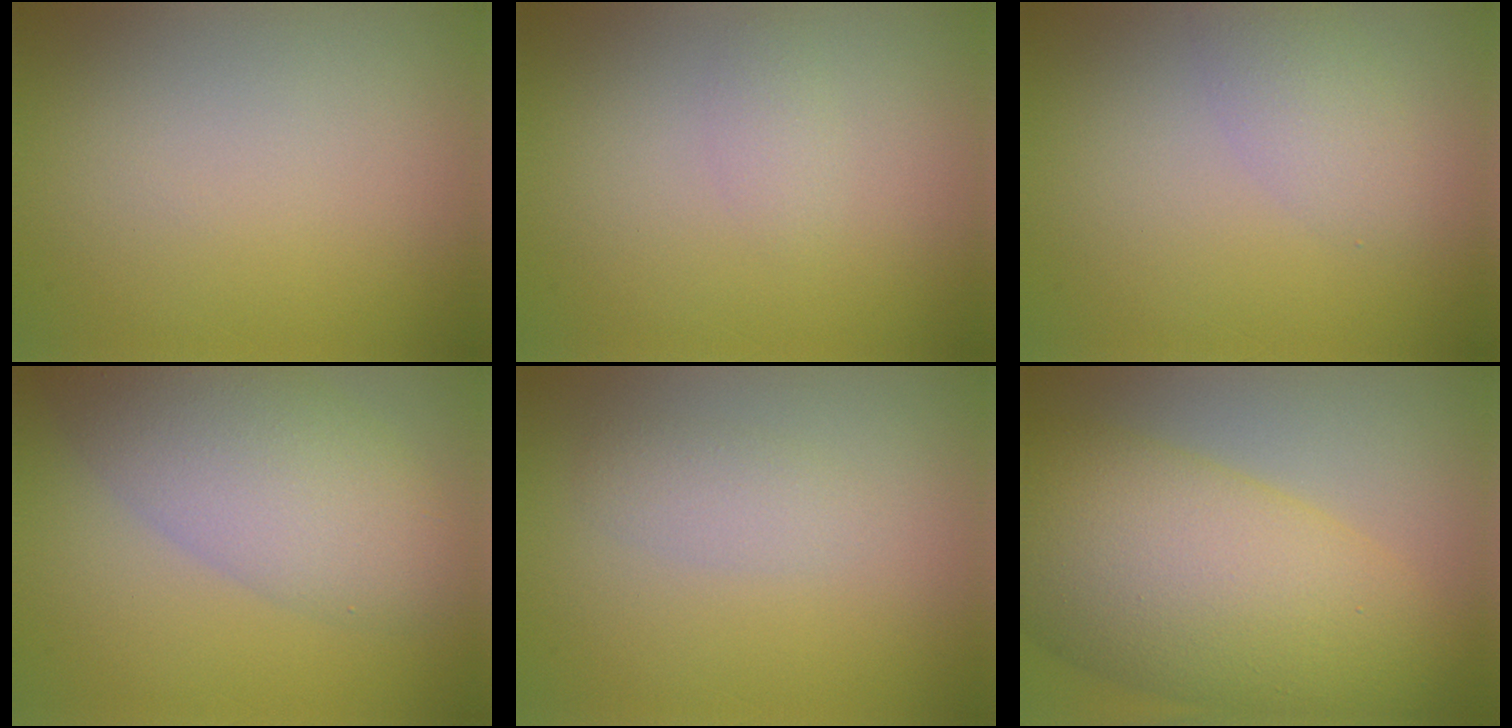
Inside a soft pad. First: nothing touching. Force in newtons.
{"total": 1.1, "press": 1.1, "slide": 0.0}
{"total": 2.4, "press": 2.4, "slide": 0.1}
{"total": 7.6, "press": 7.5, "slide": 0.6}
{"total": 1.7, "press": 1.7, "slide": 0.2}
{"total": 12.2, "press": 12.2, "slide": 0.3}